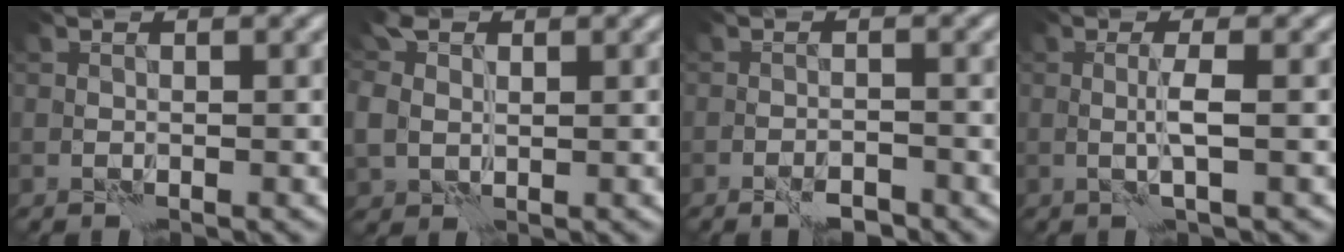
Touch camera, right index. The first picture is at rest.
{"total": 3.8, "force": [1.3, 2.9, 2.1], "torque": [-0.058, 0.009, 0.025]}
{"total": 2.1, "force": [-1.7, 0.4, 1.1], "torque": [-0.015, 0.000, -0.030]}
{"total": 1.6, "force": [0.3, -0.3, 1.5], "torque": [-0.033, -0.004, 0.004]}